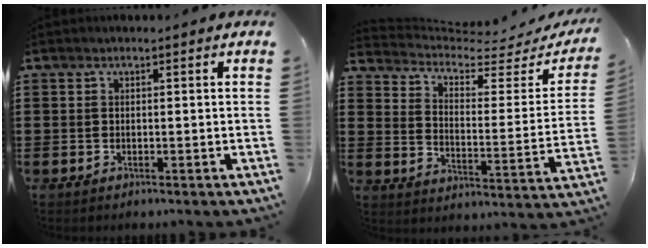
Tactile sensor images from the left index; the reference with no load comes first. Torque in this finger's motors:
{"motor_torque": [-0.78, 0.73, -0.28, -0.07]}